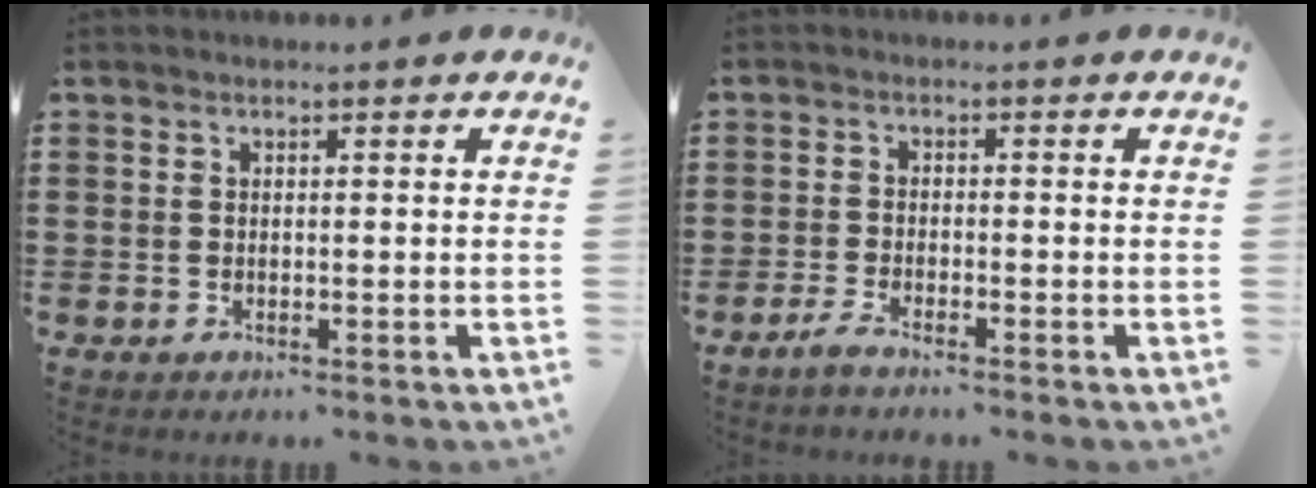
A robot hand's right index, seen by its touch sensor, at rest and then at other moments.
{"total": 1.9, "force": [-1.7, 0.0, 0.8], "torque": [-0.029, -0.005, -0.037]}